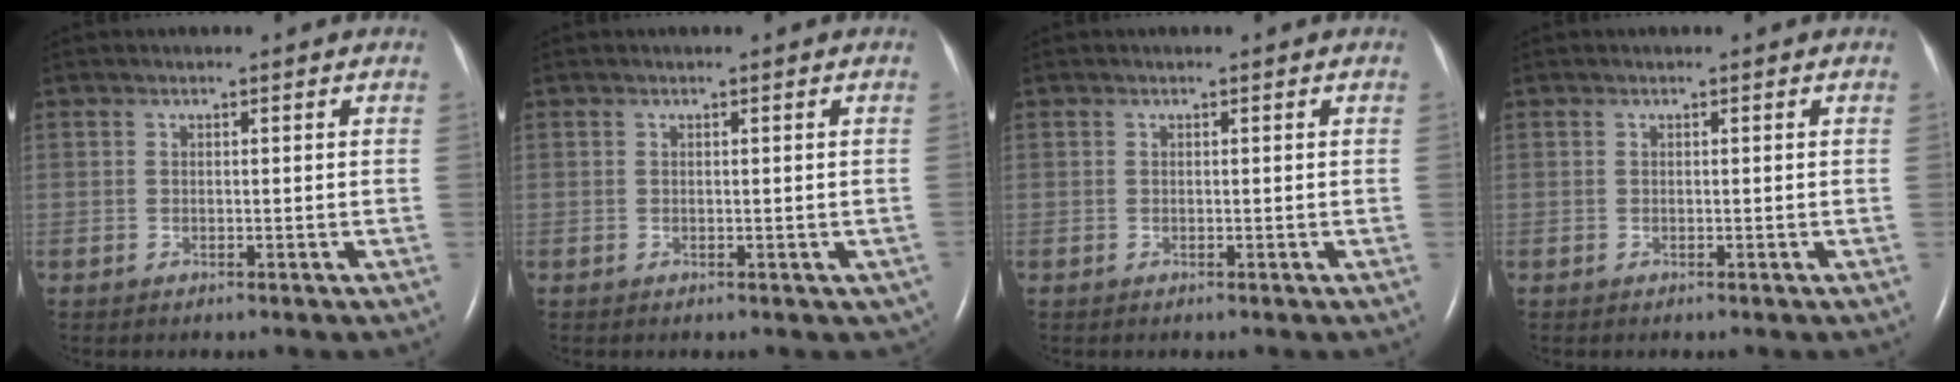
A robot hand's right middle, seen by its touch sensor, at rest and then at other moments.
{"total": 1.4, "force": [-0.3, 1.1, 0.9], "torque": [-0.004, 0.000, 0.003]}
{"total": 0.0}
{"total": 0.0}